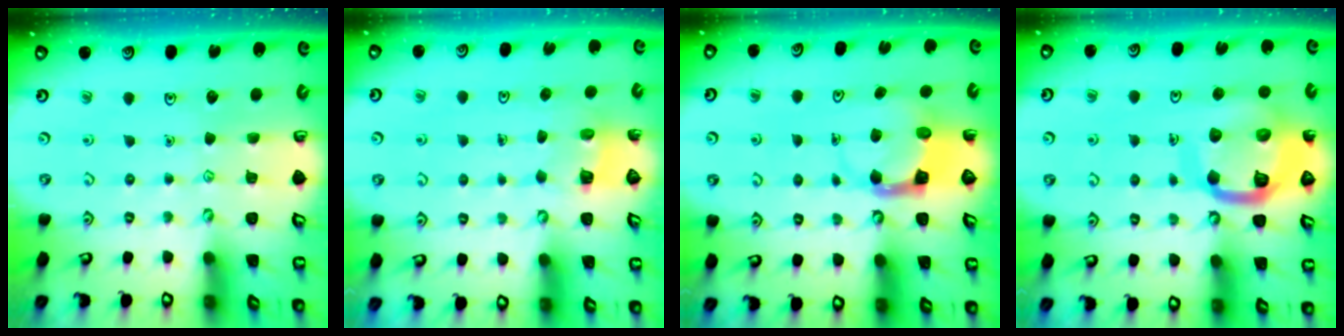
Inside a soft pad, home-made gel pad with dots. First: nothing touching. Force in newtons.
{"total": 3.0, "press": 3.0, "slide": 0.2}
{"total": 3.9, "press": 3.9, "slide": 0.4}
{"total": 13.8, "press": 13.7, "slide": 1.6}